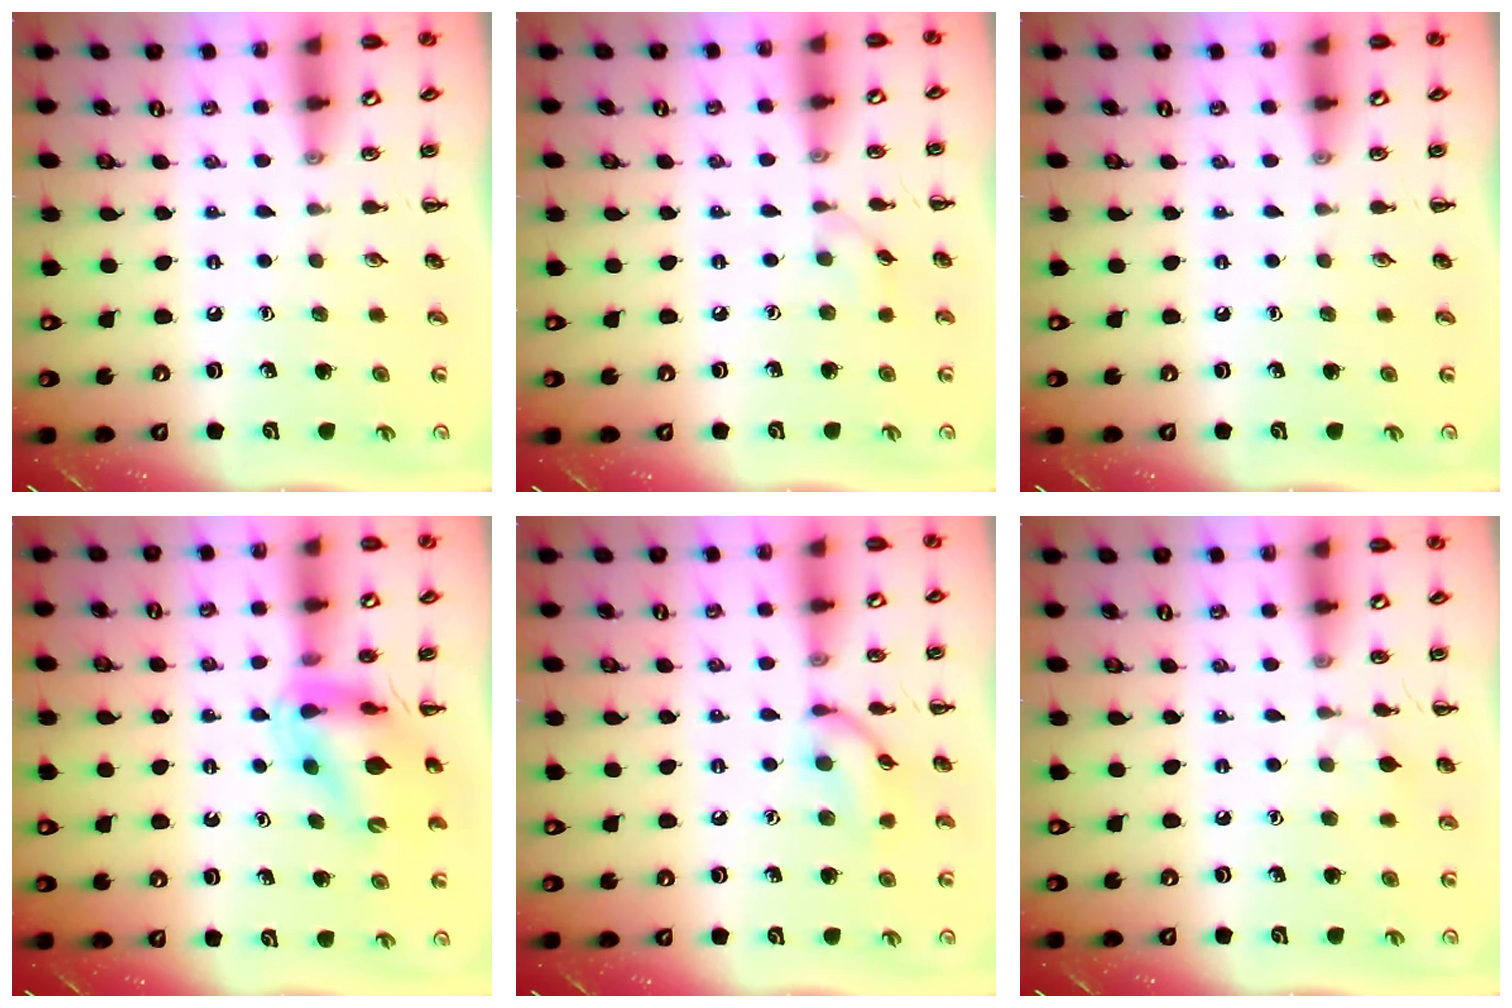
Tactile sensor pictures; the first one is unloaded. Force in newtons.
{"total": 3.2, "press": 2.9, "slide": 1.4}
{"total": 0.0}
{"total": 12.4, "press": 11.9, "slide": 3.4}
{"total": 10.7, "press": 10.7, "slide": 0.5}
{"total": 5.1, "press": 4.8, "slide": 1.7}